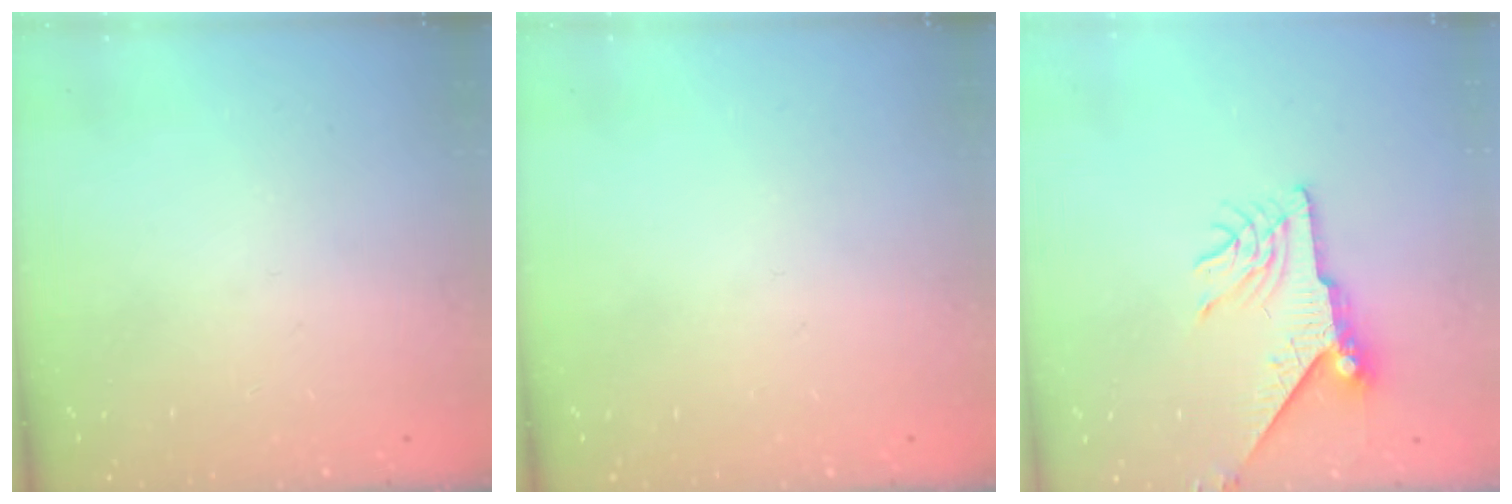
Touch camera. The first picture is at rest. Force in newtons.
{"total": 0.0}
{"total": 9.3, "press": 9.3, "slide": 0.4}